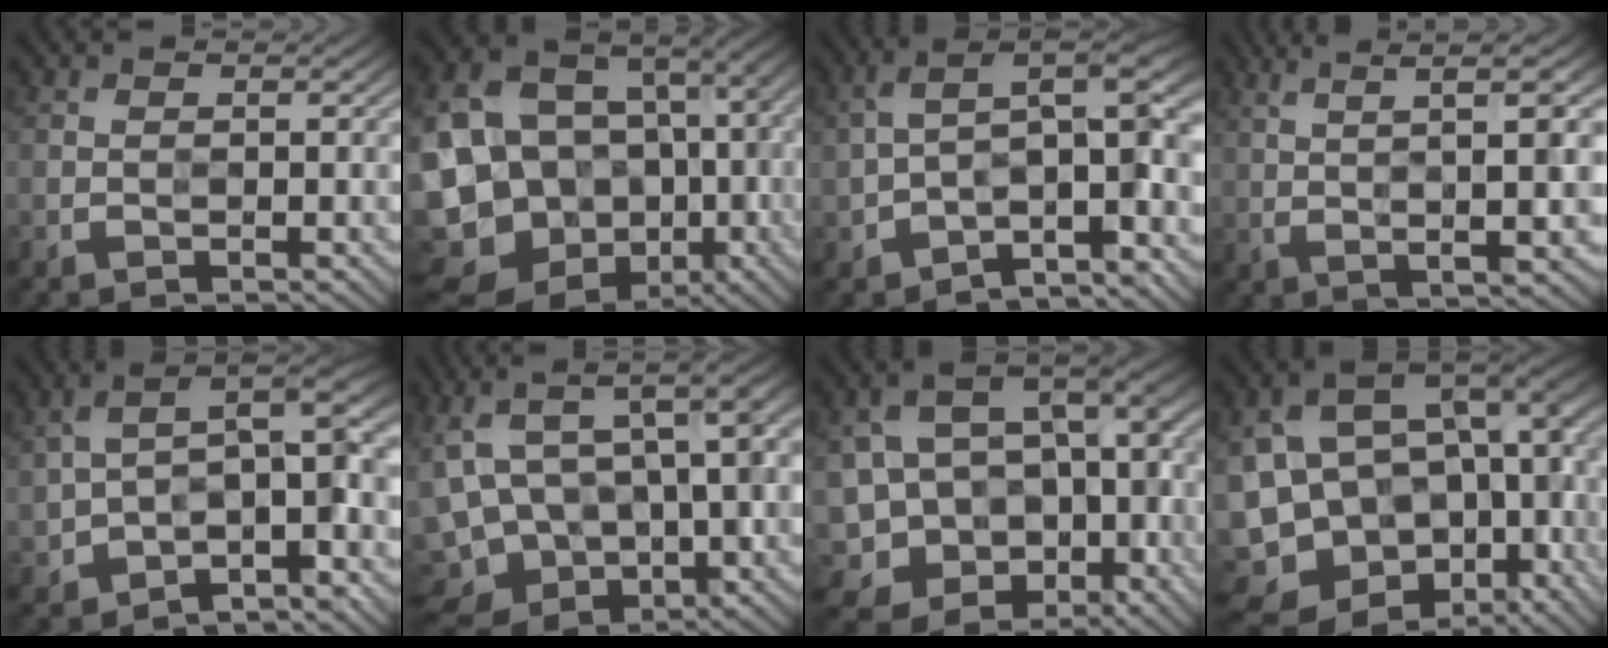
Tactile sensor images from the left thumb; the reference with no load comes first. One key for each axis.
{"total": 20.4, "fx": -5.1, "fy": 16.5, "fz": 10.9, "tx": -0.246, "ty": -0.030, "tz": -0.080}
{"total": 10.5, "fx": -2.7, "fy": 5.1, "fz": 8.8, "tx": -0.141, "ty": 0.001, "tz": -0.039}
{"total": 12.0, "fx": 4.8, "fy": 2.2, "fz": 10.8, "tx": -0.185, "ty": 0.023, "tz": 0.091}
{"total": 12.0, "fx": -2.0, "fy": 7.0, "fz": 9.6, "tx": -0.165, "ty": -0.008, "tz": -0.015}
{"total": 18.2, "fx": -0.6, "fy": 10.1, "fz": 15.1, "tx": -0.312, "ty": -0.024, "tz": 0.045}
{"total": 14.6, "fx": -5.1, "fy": 11.0, "fz": 8.1, "tx": -0.198, "ty": -0.035, "tz": -0.075}
{"total": 19.1, "fx": -3.3, "fy": 12.3, "fz": 14.3, "tx": -0.275, "ty": -0.031, "tz": 0.002}